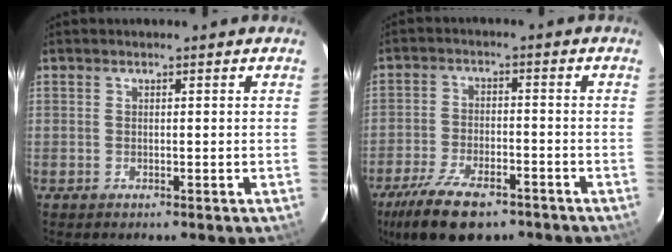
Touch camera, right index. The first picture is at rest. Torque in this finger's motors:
{"motor_torque": [1.21, -0.93, 0.49, 0.11]}